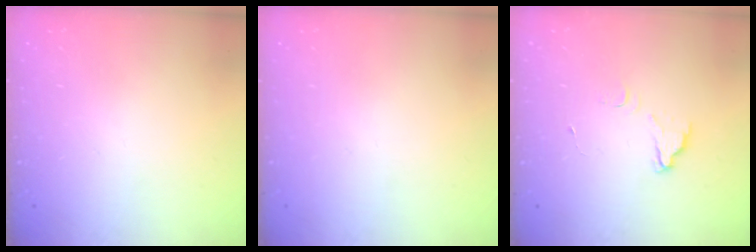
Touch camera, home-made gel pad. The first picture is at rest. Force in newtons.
{"total": 0.0}
{"total": 3.2, "press": 3.2, "slide": 0.2}